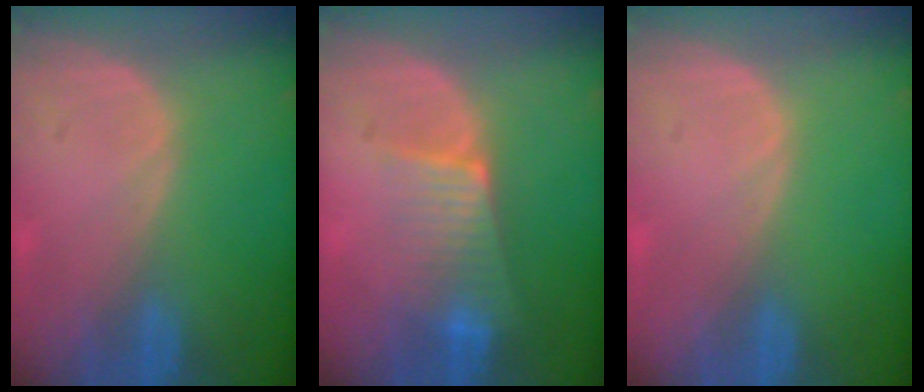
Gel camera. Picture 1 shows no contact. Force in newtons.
{"total": 6.4, "press": 5.7, "slide": 3.0}
{"total": 0.0}